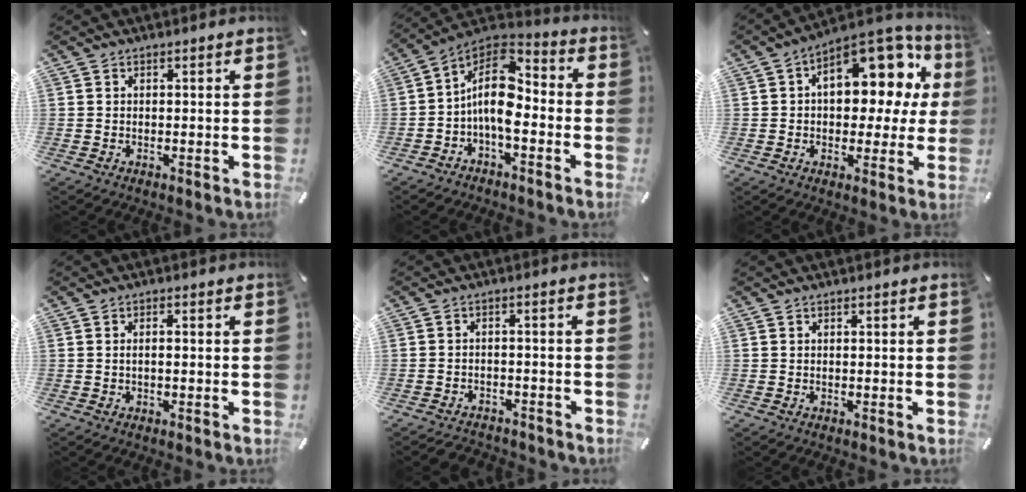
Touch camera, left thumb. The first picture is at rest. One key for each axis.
{"total": 12.7, "fx": -2.1, "fy": 7.5, "fz": 10.1, "tx": -0.200, "ty": 0.005, "tz": -0.041}
{"total": 18.1, "fx": 6.4, "fy": 10.3, "fz": 13.4, "tx": -0.164, "ty": -0.045, "tz": 0.107}
{"total": 1.2, "fx": -0.2, "fy": 0.3, "fz": 1.1, "tx": -0.021, "ty": 0.001, "tz": -0.005}
{"total": 3.0, "fx": -2.6, "fy": 1.4, "fz": 0.4, "tx": -0.016, "ty": 0.013, "tz": -0.054}
{"total": 0.0}